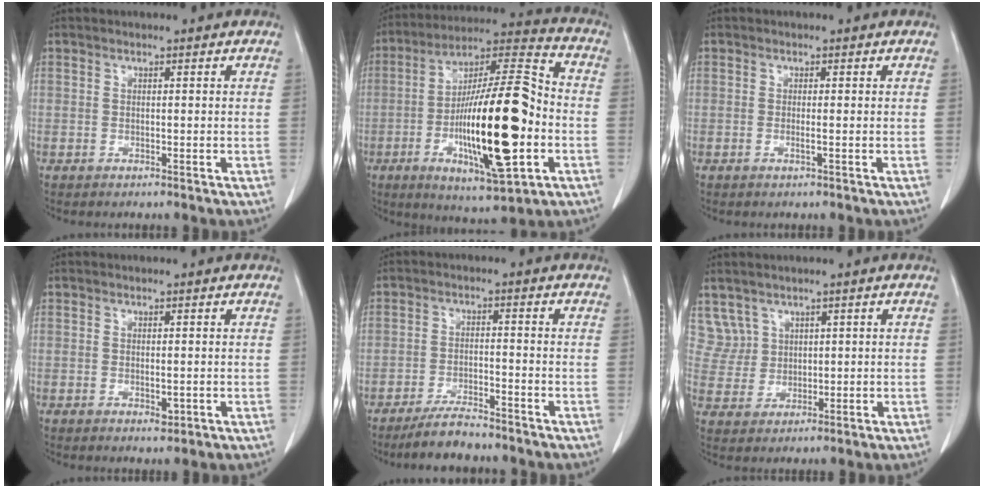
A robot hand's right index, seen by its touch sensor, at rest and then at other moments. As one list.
[{"total": 22.7, "force": [-4.9, 4.2, 21.8], "torque": [-0.381, 0.001, -0.075]}, {"total": 0.8, "force": [-0.2, -0.1, 0.7], "torque": [-0.013, 0.000, -0.002]}, {"total": 1.4, "force": [-0.3, 0.7, 1.2], "torque": [-0.017, -0.002, 0.002]}, {"total": 5.1, "force": [-4.6, 1.0, 2.1], "torque": [-0.038, -0.008, -0.082]}, {"total": 4.5, "force": [2.7, 3.6, -0.5], "torque": [0.020, 0.010, 0.060]}]